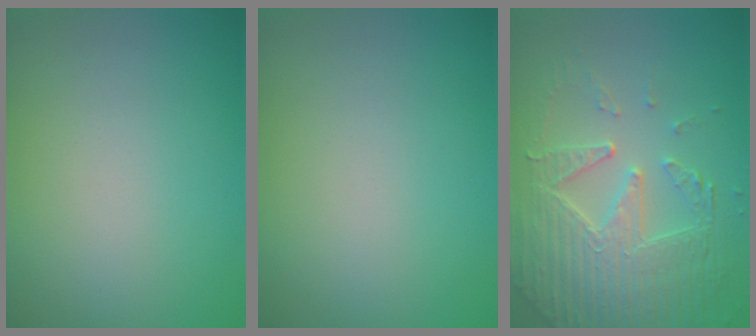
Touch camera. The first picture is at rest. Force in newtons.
{"total": 0.0}
{"total": 6.7, "press": 5.1, "slide": 4.4}